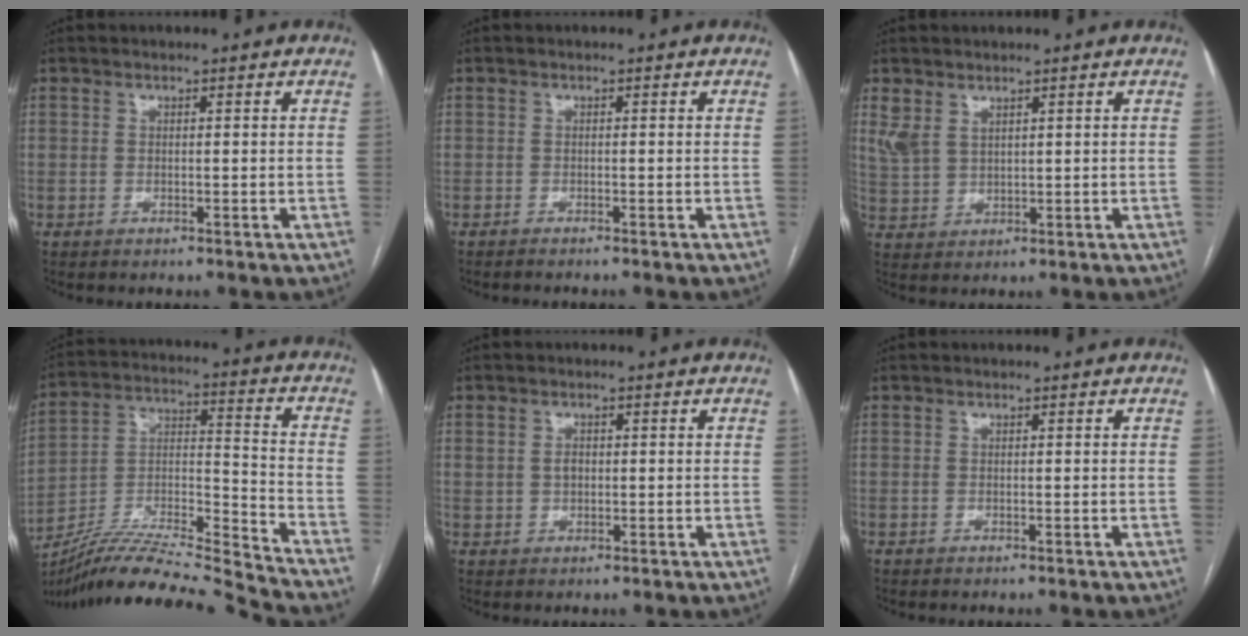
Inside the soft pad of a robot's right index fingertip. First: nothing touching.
{"total": 1.4, "force": [-1.2, -0.2, 0.5], "torque": [-0.006, 0.000, -0.017]}
{"total": 4.0, "force": [2.9, 2.2, 1.5], "torque": [-0.047, 0.011, 0.072]}
{"total": 20.5, "force": [-19.0, -1.8, 7.3], "torque": [-0.153, 0.000, -0.333]}
{"total": 1.8, "force": [0.7, 1.4, 0.8], "torque": [-0.024, 0.010, 0.016]}
{"total": 0.0}